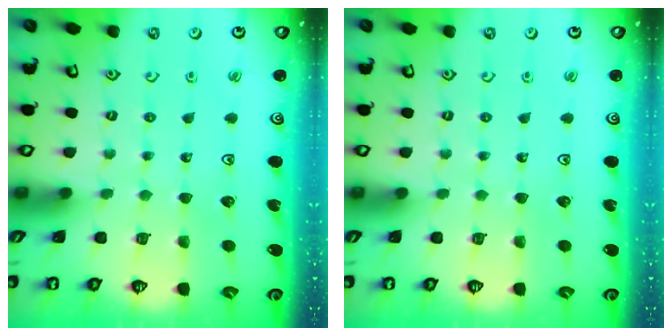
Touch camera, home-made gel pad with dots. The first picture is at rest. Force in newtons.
{"total": 0.0}